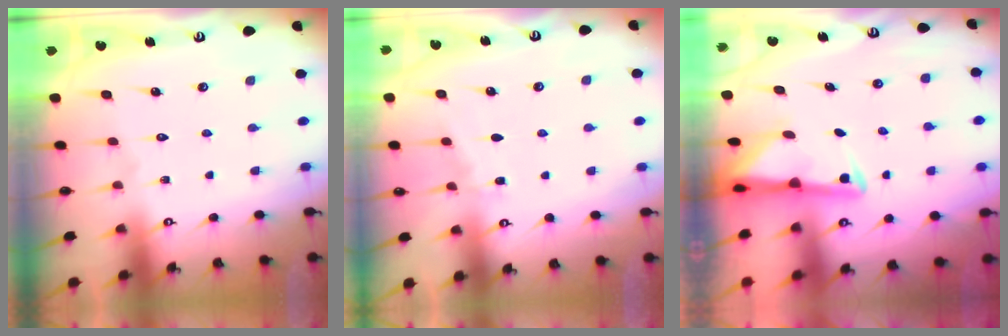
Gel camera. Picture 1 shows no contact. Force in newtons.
{"total": 4.5, "press": 4.5, "slide": 0.5}
{"total": 2.8, "press": 2.7, "slide": 0.7}